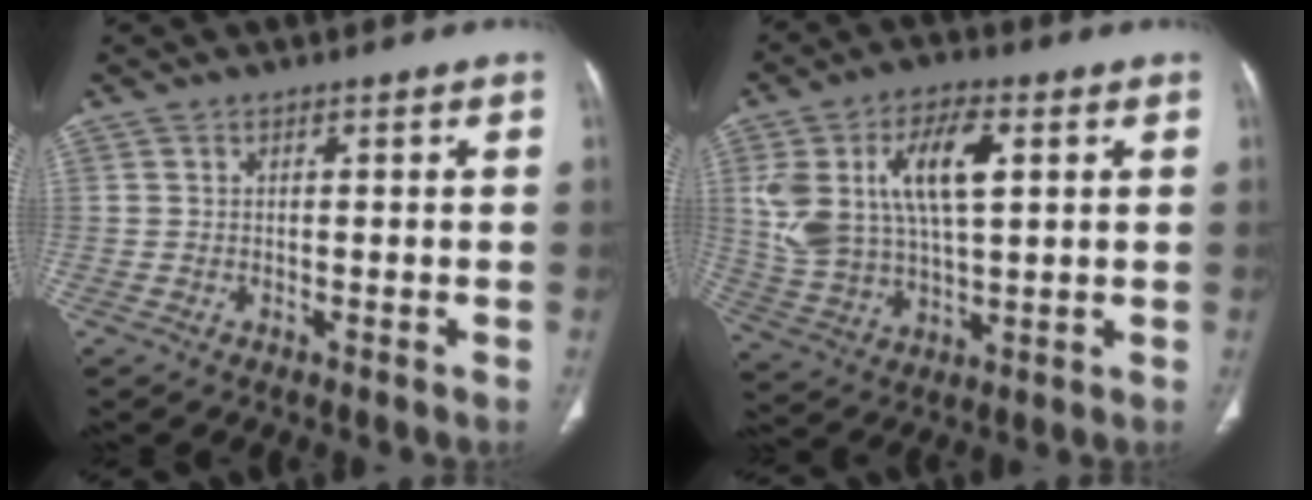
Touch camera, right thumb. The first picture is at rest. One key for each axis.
{"total": 16.6, "fx": 4.6, "fy": 8.3, "fz": 13.5, "tx": -0.256, "ty": 0.001, "tz": 0.093}